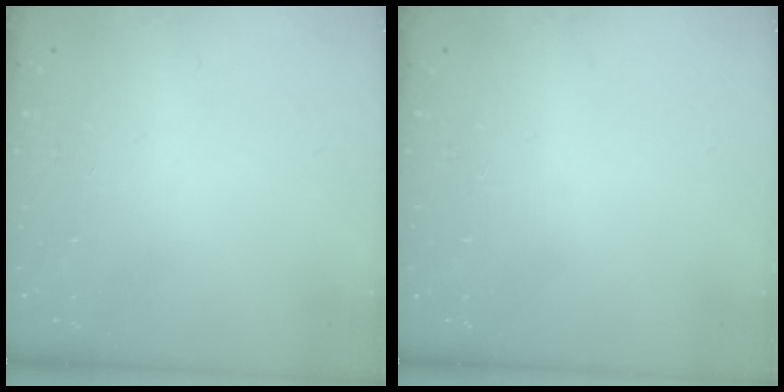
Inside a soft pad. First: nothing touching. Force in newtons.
{"total": 0.0}